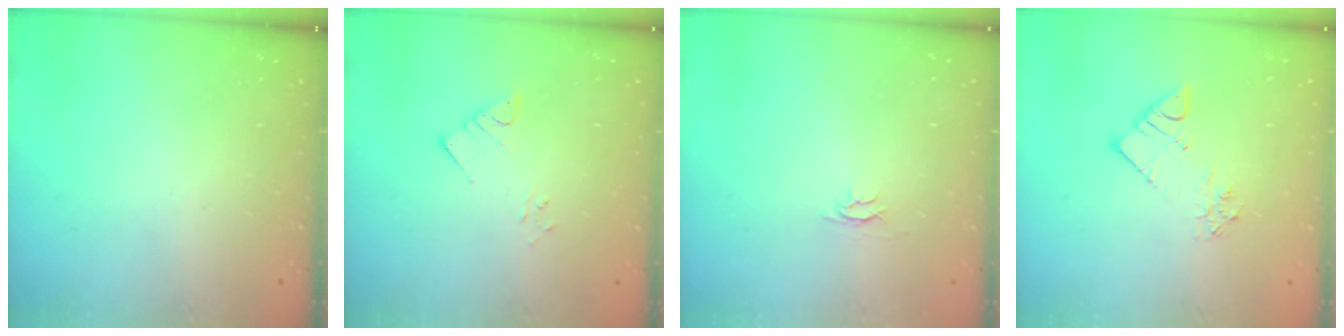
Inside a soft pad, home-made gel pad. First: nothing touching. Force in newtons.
{"total": 3.7, "press": 3.7, "slide": 0.2}
{"total": 2.4, "press": 2.4, "slide": 0.3}
{"total": 6.3, "press": 6.3, "slide": 0.4}